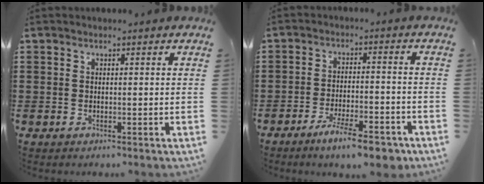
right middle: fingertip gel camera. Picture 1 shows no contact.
{"total": 7.3, "force": [-5.7, 1.1, 4.5], "torque": [-0.079, 0.001, -0.101]}